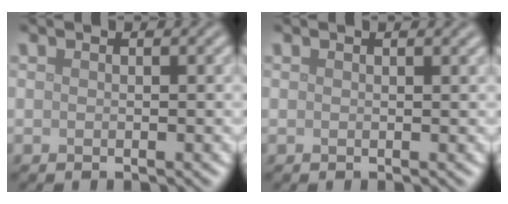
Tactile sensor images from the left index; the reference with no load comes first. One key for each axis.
{"total": 0.9, "fx": 0.7, "fy": 0.2, "fz": 0.5, "tx": -0.002, "ty": 0.005, "tz": 0.010}